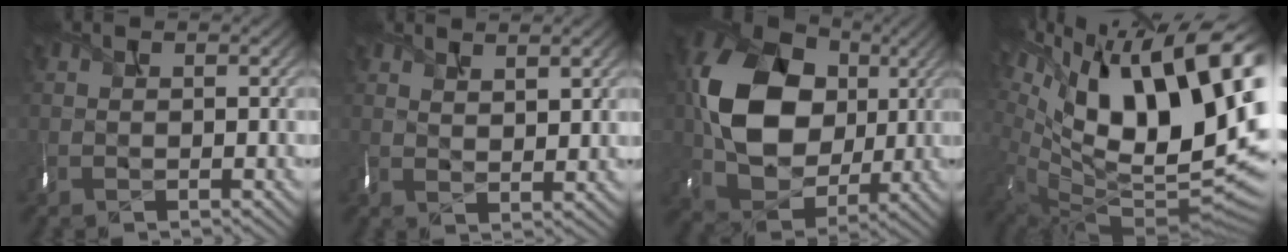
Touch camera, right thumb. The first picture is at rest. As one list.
[{"total": 2.9, "force": [2.1, 0.7, 1.9], "torque": [-0.038, -0.004, 0.046]}, {"total": 14.4, "force": [1.7, 11.4, 8.7], "torque": [-0.182, -0.002, 0.030]}, {"total": 19.3, "force": [5.0, 9.0, 16.3], "torque": [-0.273, 0.008, 0.101]}]